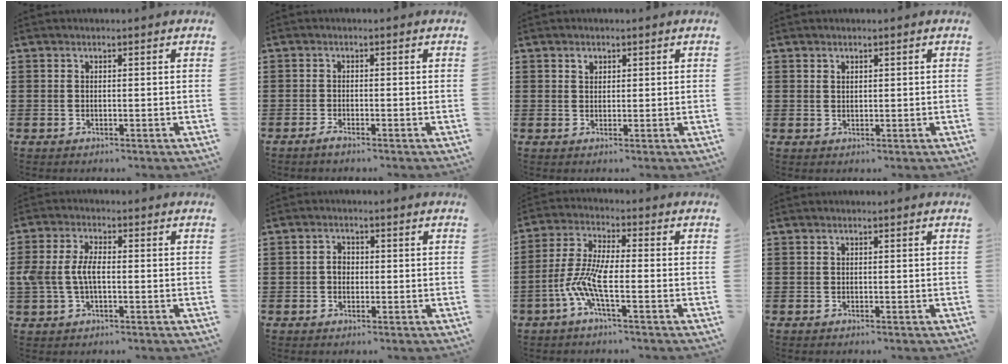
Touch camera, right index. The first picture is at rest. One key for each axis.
{"total": 1.2, "fx": -1.1, "fy": 0.0, "fz": 0.5, "tx": -0.018, "ty": -0.008, "tz": -0.022}
{"total": 1.2, "fx": 0.6, "fy": 0.9, "fz": 0.5, "tx": -0.014, "ty": 0.003, "tz": 0.012}
{"total": 0.9, "fx": 0.7, "fy": 0.6, "fz": 0.2, "tx": -0.005, "ty": 0.002, "tz": 0.014}
{"total": 5.1, "fx": -0.5, "fy": 2.5, "fz": 4.4, "tx": -0.111, "ty": -0.003, "tz": -0.018}
{"total": 1.8, "fx": -0.3, "fy": 1.4, "fz": 1.2, "tx": -0.023, "ty": 0.005, "tz": -0.007}
{"total": 7.2, "fx": -3.0, "fy": 1.6, "fz": 6.3, "tx": -0.155, "ty": -0.015, "tz": -0.064}
{"total": 0.0}